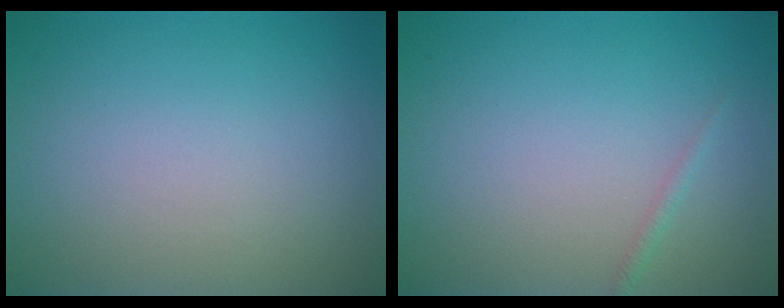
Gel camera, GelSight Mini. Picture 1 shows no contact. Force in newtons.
{"total": 0.7, "press": 0.7, "slide": 0.0}